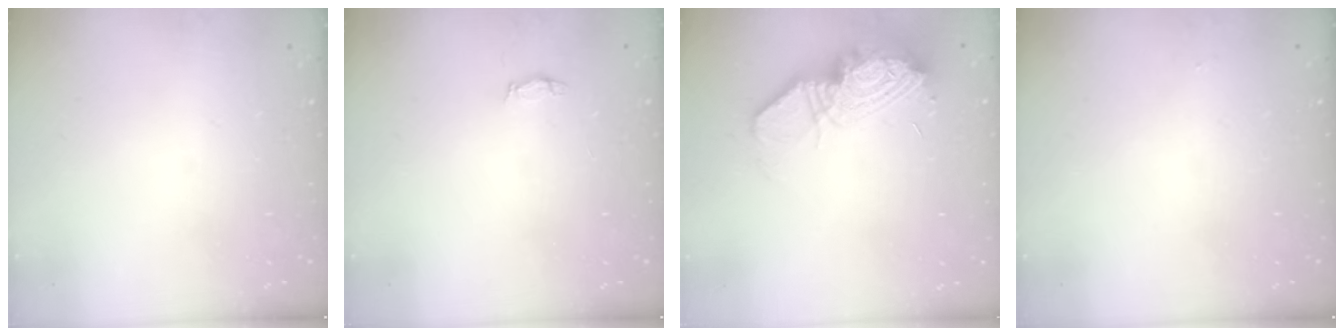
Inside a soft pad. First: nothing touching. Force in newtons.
{"total": 2.9, "press": 2.9, "slide": 0.4}
{"total": 16.9, "press": 16.7, "slide": 2.9}
{"total": 11.6, "press": 2.7, "slide": 11.3}